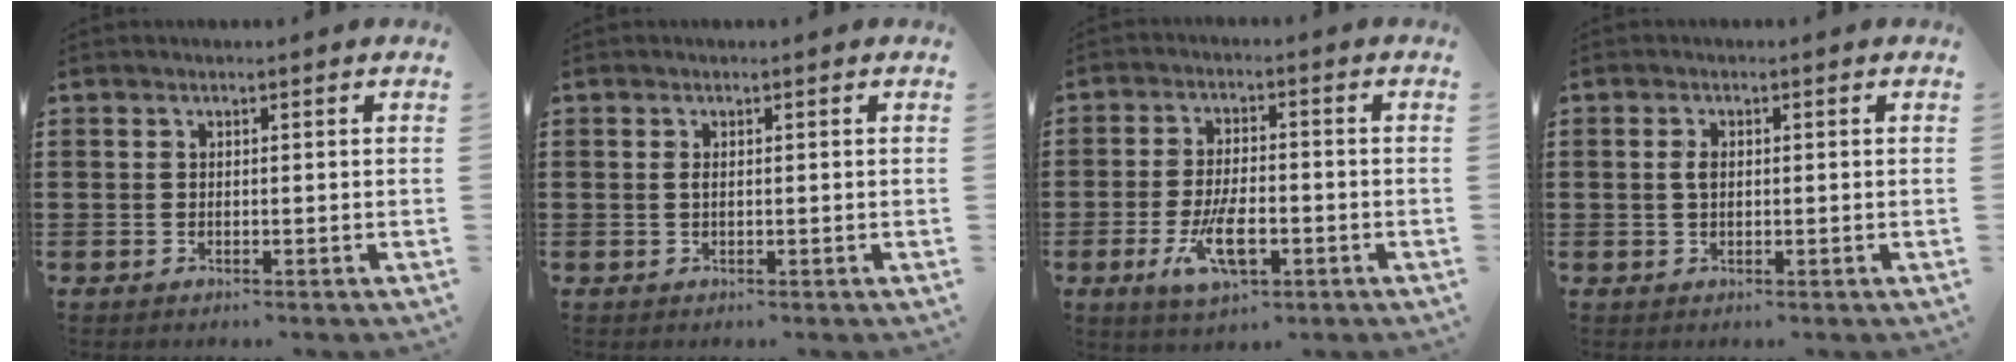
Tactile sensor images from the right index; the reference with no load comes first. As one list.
[{"total": 0.7, "force": [0.1, 0.3, 0.6], "torque": [-0.013, 0.000, 0.002]}, {"total": 8.1, "force": [-2.8, 3.3, 6.9], "torque": [-0.143, -0.016, -0.054]}, {"total": 1.7, "force": [0.2, 0.9, 1.4], "torque": [-0.030, 0.005, 0.003]}]